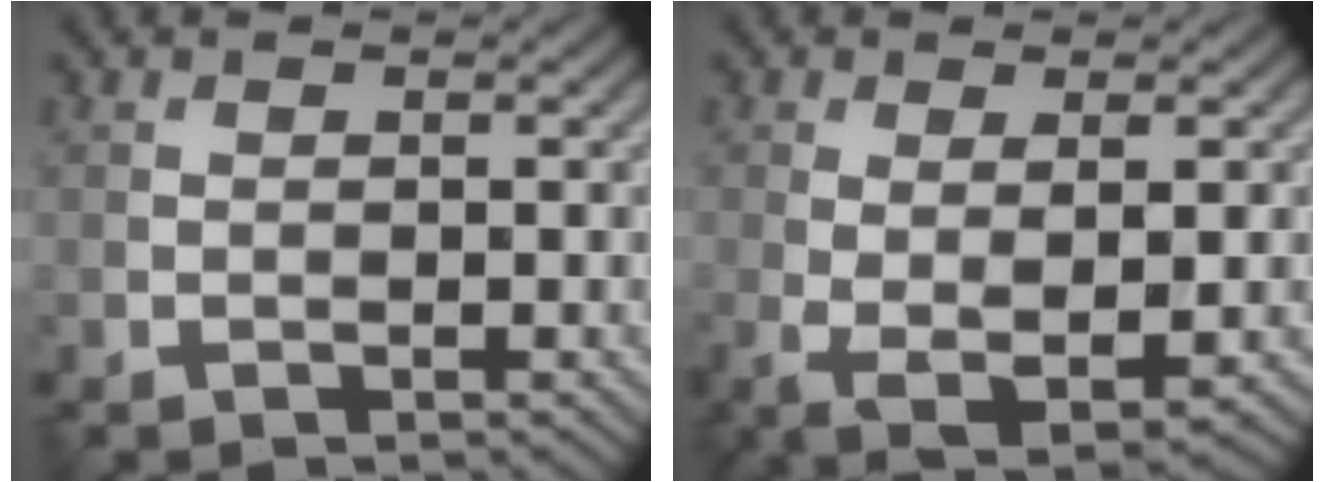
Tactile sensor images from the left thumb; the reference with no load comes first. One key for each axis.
{"total": 4.6, "fx": -0.4, "fy": 1.4, "fz": 4.4, "tx": -0.096, "ty": -0.012, "tz": -0.002}